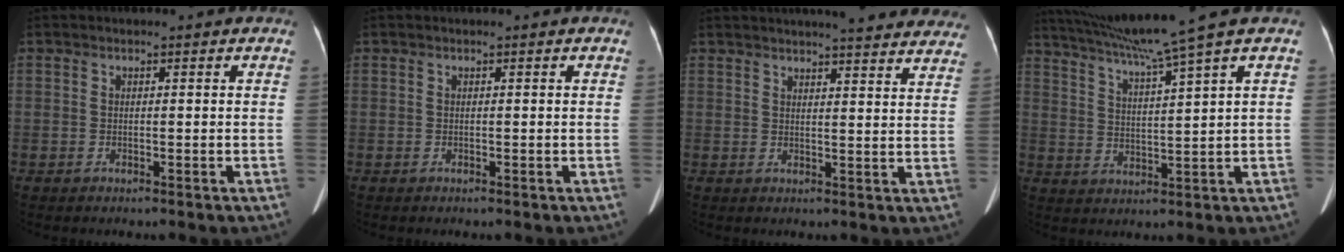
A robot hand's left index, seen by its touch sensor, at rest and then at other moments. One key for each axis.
{"total": 0.0}
{"total": 18.9, "fx": 17.1, "fy": 2.5, "fz": 7.5, "tx": -0.086, "ty": -0.011, "tz": 0.190}
{"total": 10.3, "fx": 8.1, "fy": -2.9, "fz": 5.6, "tx": -0.100, "ty": -0.002, "tz": 0.142}